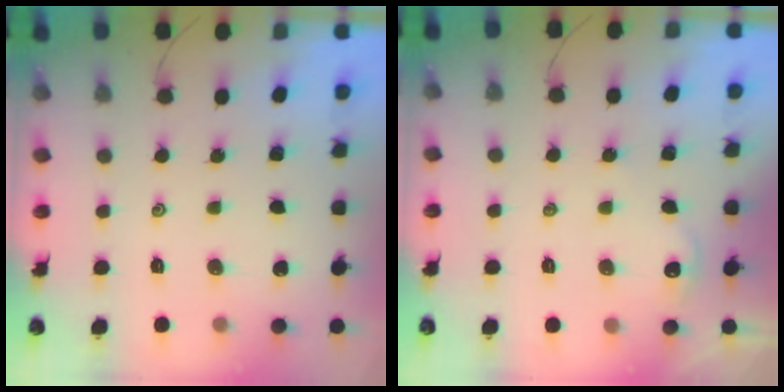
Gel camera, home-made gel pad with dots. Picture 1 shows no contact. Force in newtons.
{"total": 2.6, "press": 2.6, "slide": 0.3}